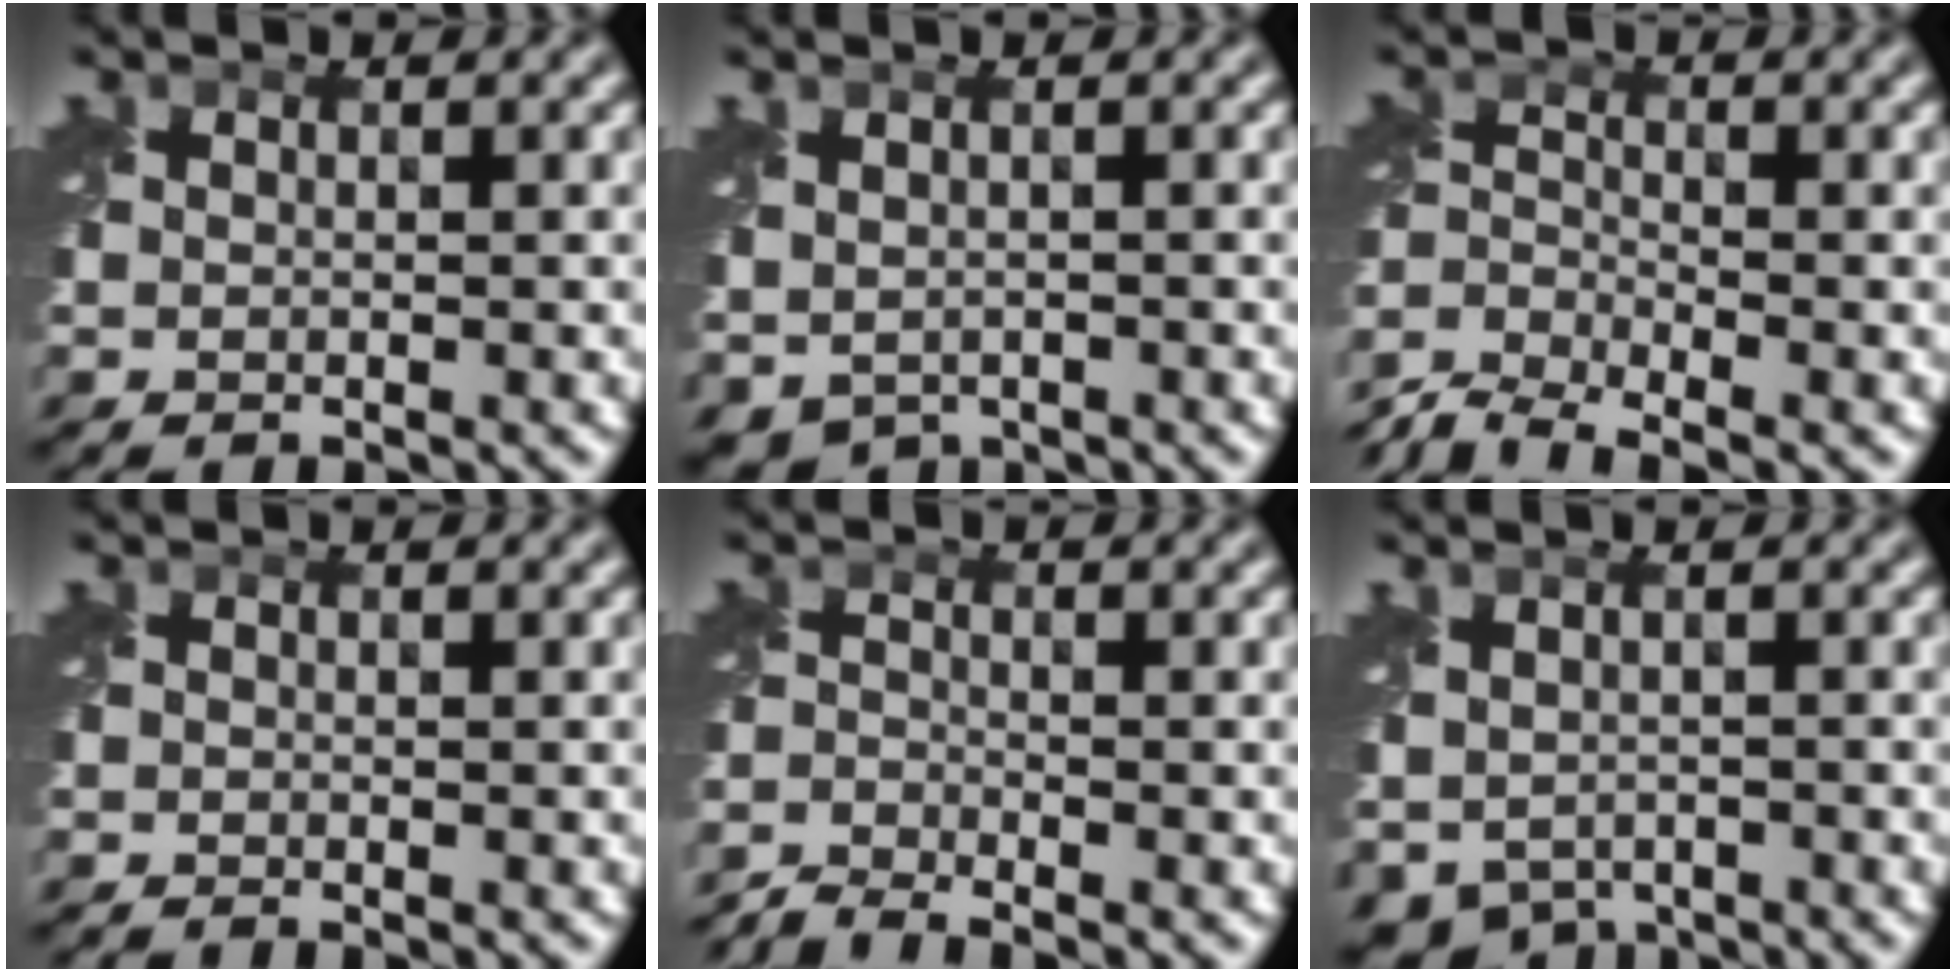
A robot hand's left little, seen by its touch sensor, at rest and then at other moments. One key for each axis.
{"total": 2.8, "fx": -1.1, "fy": 2.0, "fz": 1.5, "tx": -0.036, "ty": -0.013, "tz": -0.018}
{"total": 6.1, "fx": -5.4, "fy": 1.5, "fz": 2.6, "tx": -0.054, "ty": -0.013, "tz": -0.112}
{"total": 0.9, "fx": -0.8, "fy": 0.0, "fz": 0.2, "tx": -0.001, "ty": -0.011, "tz": -0.020}
{"total": 3.1, "fx": -3.0, "fy": 0.2, "fz": 0.7, "tx": -0.017, "ty": -0.007, "tz": -0.073}
{"total": 3.9, "fx": -1.8, "fy": 2.8, "fz": 2.0, "tx": -0.044, "ty": -0.021, "tz": -0.024}